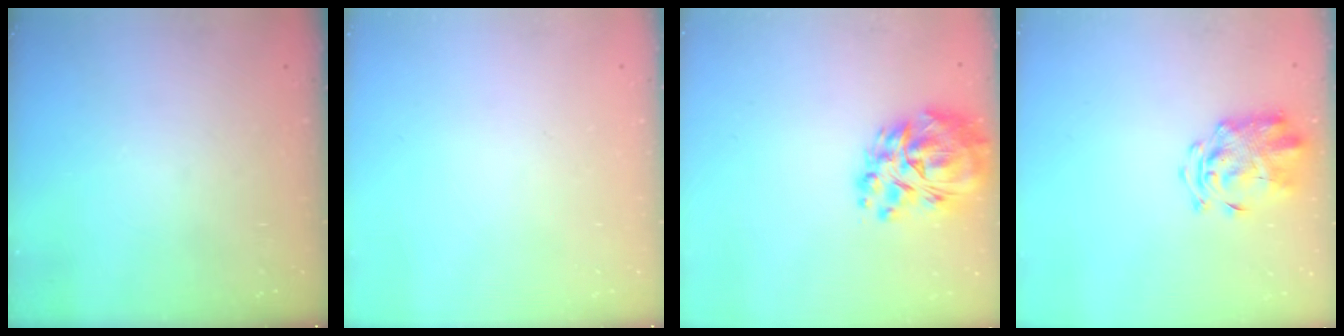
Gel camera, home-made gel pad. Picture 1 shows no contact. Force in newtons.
{"total": 0.0}
{"total": 17.0, "press": 16.2, "slide": 5.3}
{"total": 3.3, "press": 3.2, "slide": 0.8}